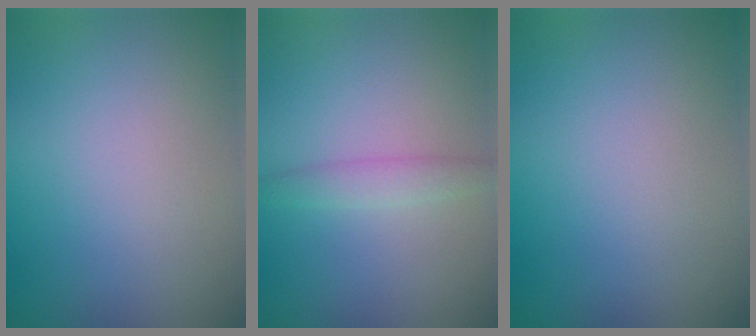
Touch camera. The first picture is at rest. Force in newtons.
{"total": 1.6, "press": 1.6, "slide": 0.0}
{"total": 0.0}